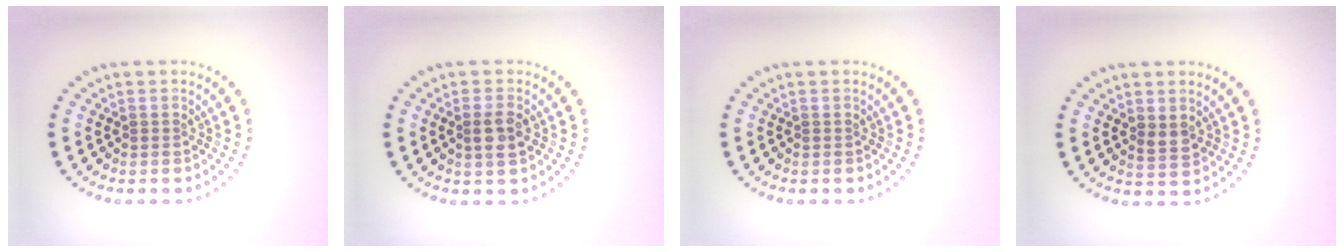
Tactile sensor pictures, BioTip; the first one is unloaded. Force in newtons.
{"total": 2.0, "press": 1.9, "slide": 0.6}
{"total": 0.0}
{"total": 1.4, "press": 1.3, "slide": 0.5}